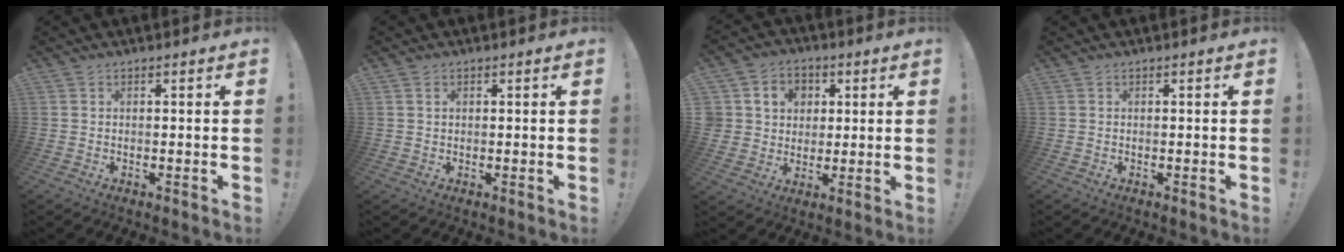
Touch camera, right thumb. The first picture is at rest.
{"total": 1.0, "force": [0.5, 0.6, 0.5], "torque": [-0.009, 0.000, 0.008]}
{"total": 8.3, "force": [1.7, 7.9, 1.7], "torque": [-0.028, -0.006, 0.041]}
{"total": 0.0}